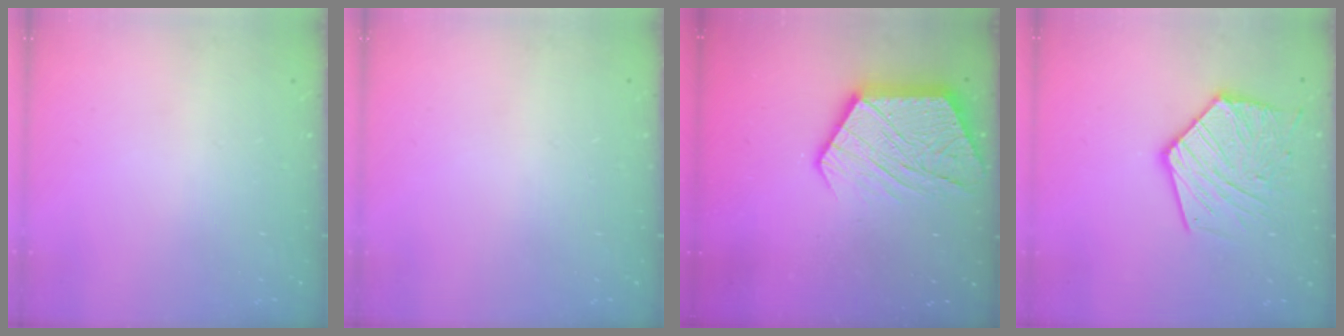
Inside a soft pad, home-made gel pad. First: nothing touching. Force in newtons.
{"total": 0.0}
{"total": 16.0, "press": 16.0, "slide": 1.1}
{"total": 17.4, "press": 17.4, "slide": 1.7}